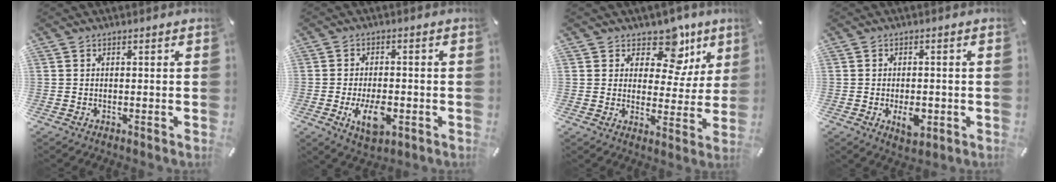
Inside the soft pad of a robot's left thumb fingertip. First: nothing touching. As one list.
[{"total": 8.2, "force": [-2.6, 4.4, 6.4], "torque": [-0.117, -0.003, -0.047]}, {"total": 11.4, "force": [7.6, 6.9, 5.0], "torque": [-0.070, -0.054, 0.135]}, {"total": 5.4, "force": [-1.5, 3.2, 4.1], "torque": [-0.076, -0.002, -0.027]}]